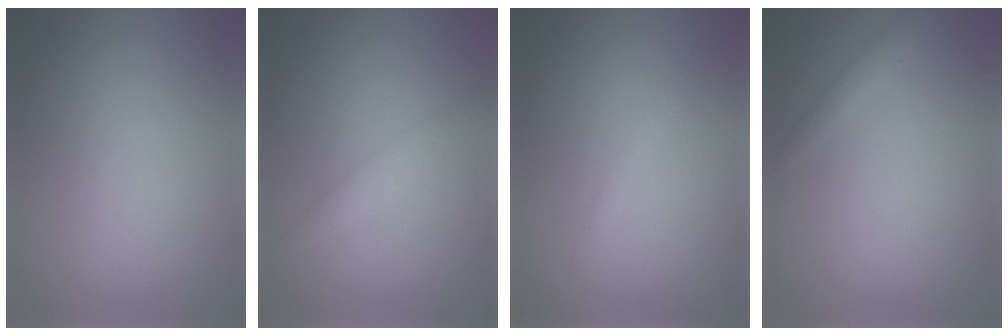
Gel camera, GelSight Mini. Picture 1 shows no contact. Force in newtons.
{"total": 1.6, "press": 1.6, "slide": 0.1}
{"total": 1.2, "press": 1.2, "slide": 0.0}
{"total": 1.1, "press": 1.1, "slide": 0.1}